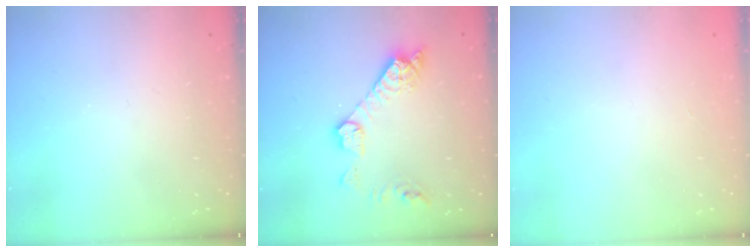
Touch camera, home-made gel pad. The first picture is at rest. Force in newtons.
{"total": 12.2, "press": 12.1, "slide": 0.9}
{"total": 0.0}